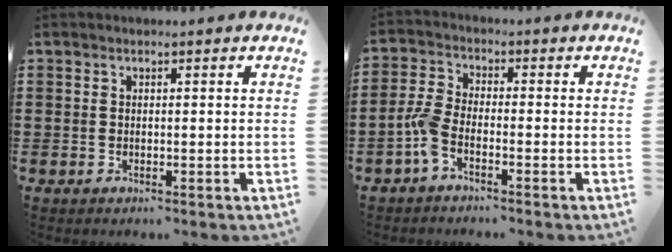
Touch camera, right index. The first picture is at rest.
{"total": 4.1, "force": [-2.2, 1.5, 3.2], "torque": [-0.083, -0.002, -0.046]}